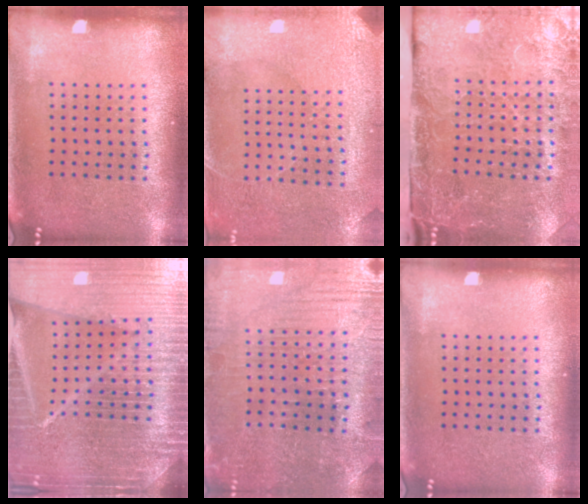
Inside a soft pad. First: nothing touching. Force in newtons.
{"total": 2.9, "press": 2.8, "slide": 0.7}
{"total": 4.8, "press": 3.6, "slide": 3.1}
{"total": 7.2, "press": 6.1, "slide": 3.7}
{"total": 1.3, "press": 1.2, "slide": 0.4}
{"total": 0.0}